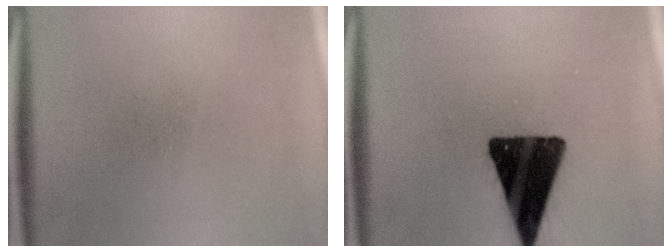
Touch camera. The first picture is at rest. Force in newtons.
{"total": 17.2}